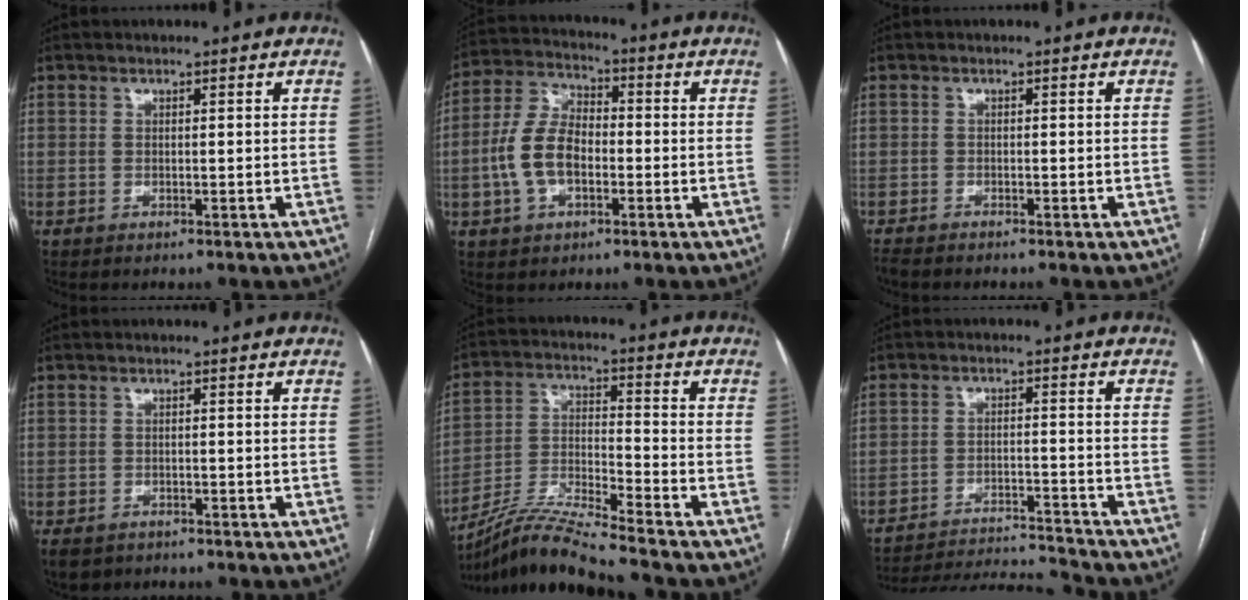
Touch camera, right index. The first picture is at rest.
{"total": 9.7, "force": [-2.0, 5.6, 7.7], "torque": [-0.177, 0.022, -0.039]}
{"total": 2.2, "force": [-2.0, 0.1, 0.8], "torque": [-0.017, -0.008, -0.034]}
{"total": 5.3, "force": [-3.8, 3.3, 1.6], "torque": [-0.033, -0.005, -0.057]}
{"total": 11.7, "force": [-10.6, -1.6, 4.8], "torque": [-0.097, -0.010, -0.199]}
{"total": 12.8, "force": [-12.7, -1.0, 1.4], "torque": [-0.029, 0.002, -0.197]}